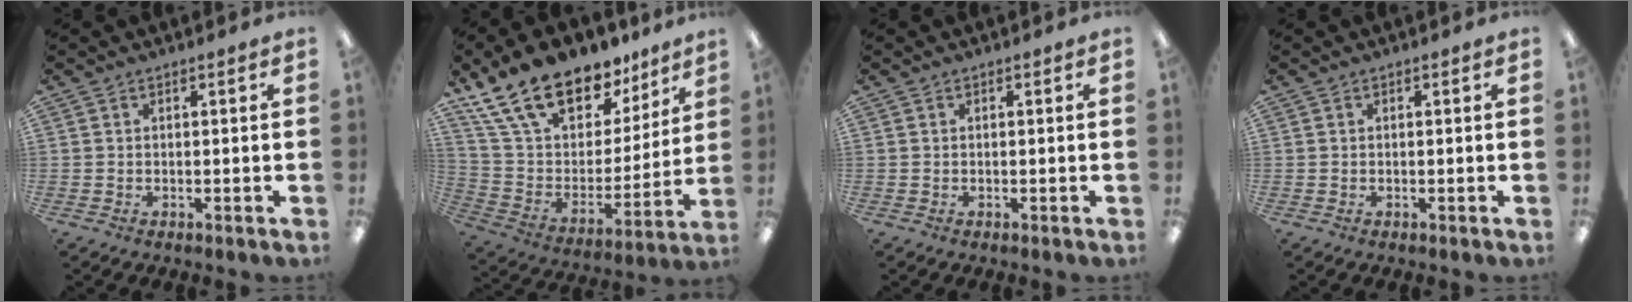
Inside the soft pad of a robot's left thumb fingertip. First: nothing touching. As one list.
[{"total": 21.1, "force": [15.8, 10.6, 9.1], "torque": [-0.176, -0.098, 0.293]}, {"total": 0.0}, {"total": 0.0}]